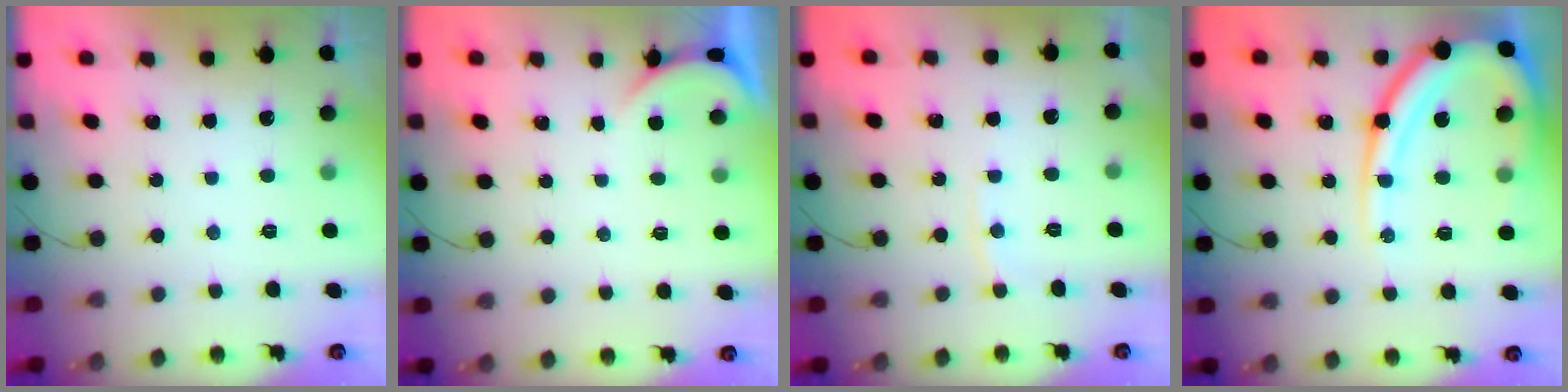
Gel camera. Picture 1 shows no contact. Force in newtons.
{"total": 0.8, "press": 0.7, "slide": 0.2}
{"total": 3.4, "press": 3.4, "slide": 0.5}
{"total": 18.6, "press": 18.5, "slide": 2.0}